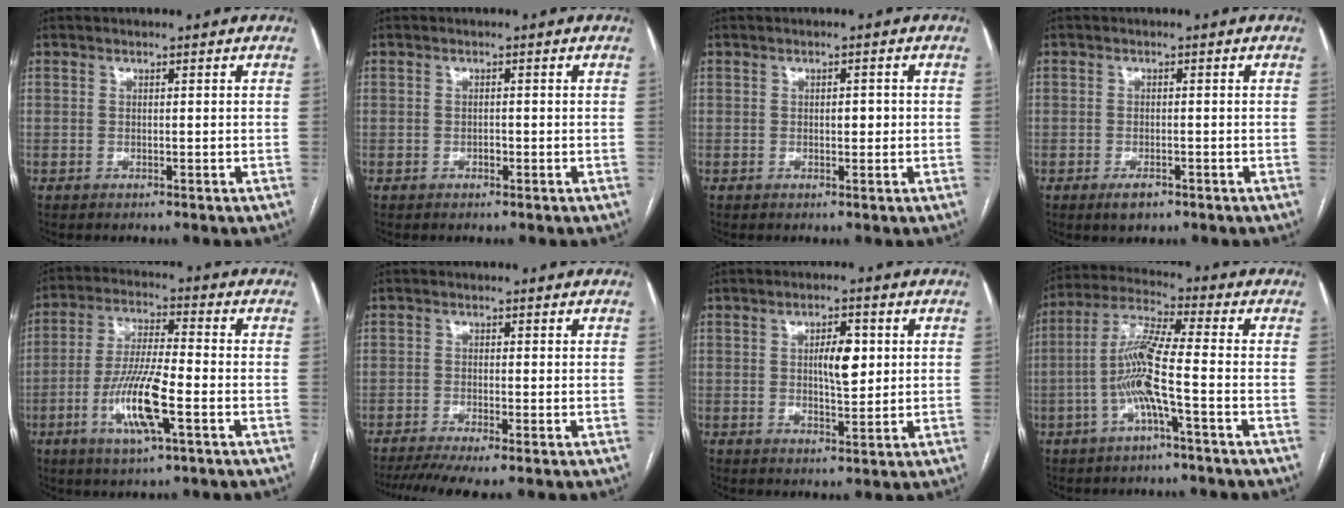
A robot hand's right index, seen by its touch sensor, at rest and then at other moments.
{"total": 0.7, "force": [-0.4, 0.5, 0.4], "torque": [-0.008, 0.002, -0.005]}
{"total": 1.6, "force": [-0.1, 0.8, 1.4], "torque": [-0.019, 0.002, -0.001]}
{"total": 2.5, "force": [-1.5, 1.3, 1.4], "torque": [-0.024, 0.000, -0.019]}
{"total": 11.3, "force": [-4.0, 1.6, 10.4], "torque": [-0.208, -0.009, -0.073]}
{"total": 5.7, "force": [-4.1, 0.4, 3.9], "torque": [-0.064, -0.009, -0.070]}
{"total": 5.3, "force": [1.0, 1.9, 4.9], "torque": [-0.077, 0.004, 0.018]}
{"total": 9.2, "force": [-2.5, 0.1, 8.9], "torque": [-0.185, 0.013, -0.055]}